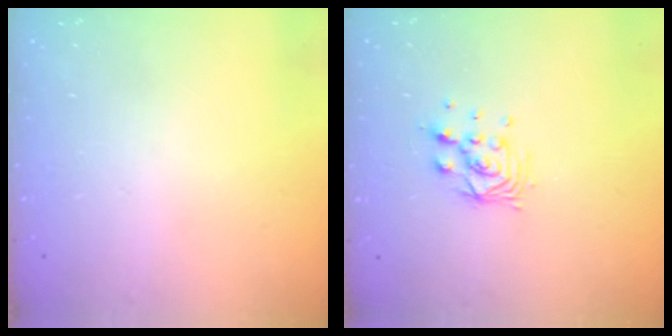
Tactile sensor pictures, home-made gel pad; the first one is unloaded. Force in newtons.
{"total": 8.2, "press": 8.1, "slide": 0.5}